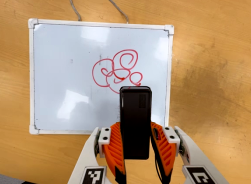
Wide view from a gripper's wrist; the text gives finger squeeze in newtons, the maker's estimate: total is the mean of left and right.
{"total": 4.5, "left": 3.1, "right": 5.9}